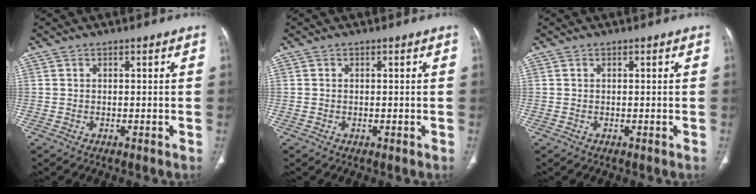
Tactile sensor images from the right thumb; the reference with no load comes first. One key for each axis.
{"total": 0.0}
{"total": 0.0}